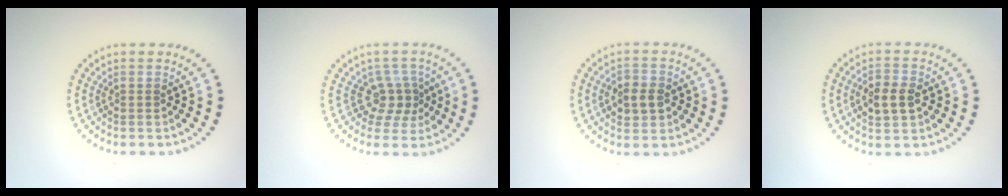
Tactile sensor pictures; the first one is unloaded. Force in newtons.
{"total": 2.8, "press": 2.1, "slide": 1.8}
{"total": 2.8, "press": 2.8, "slide": 0.3}
{"total": 3.0, "press": 3.0, "slide": 0.2}